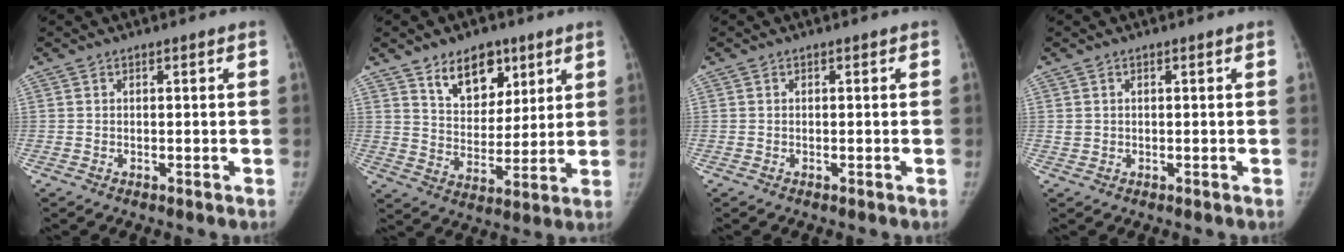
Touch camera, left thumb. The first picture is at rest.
{"total": 11.6, "force": [7.0, 7.3, 5.8], "torque": [-0.052, -0.042, 0.120]}
{"total": 0.0}
{"total": 1.0, "force": [0.2, 0.9, 0.4], "torque": [-0.002, 0.001, 0.005]}